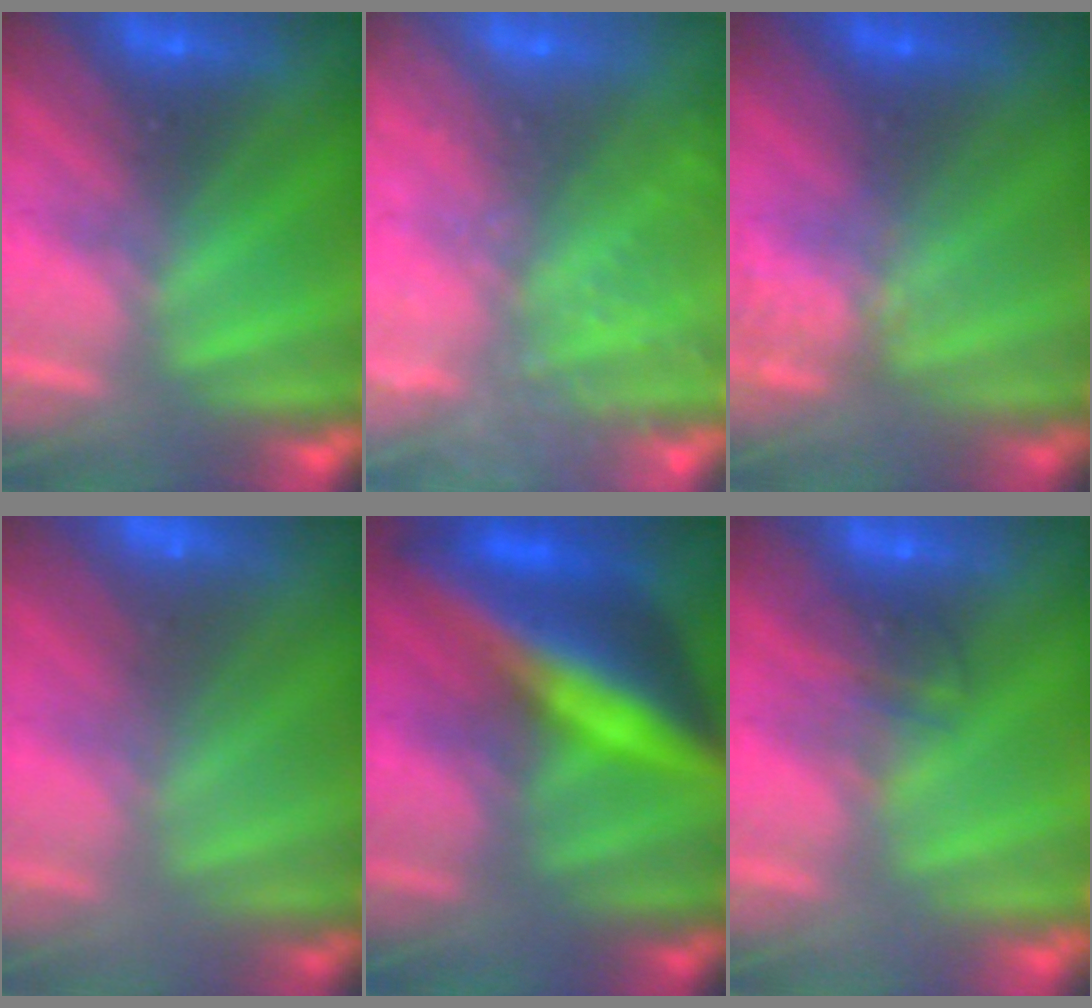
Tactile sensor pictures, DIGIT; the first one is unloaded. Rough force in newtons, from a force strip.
{"total": 8.5}
{"total": 4.2}
{"total": 2.9}
{"total": 9.0}
{"total": 2.3}